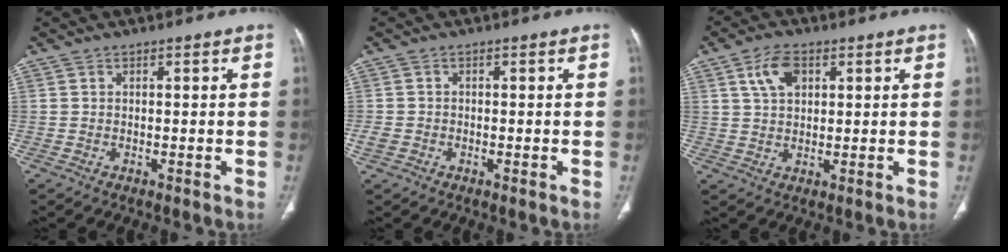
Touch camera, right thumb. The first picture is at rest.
{"total": 2.3, "force": [-0.7, 1.6, 1.4], "torque": [-0.029, 0.004, -0.013]}
{"total": 6.1, "force": [2.5, 3.7, 4.1], "torque": [-0.071, -0.002, 0.048]}